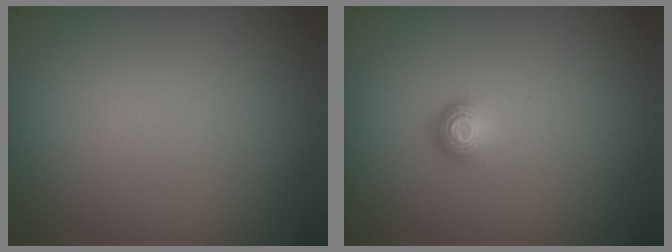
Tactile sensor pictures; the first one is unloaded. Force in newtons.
{"total": 1.1, "press": 1.0, "slide": 0.2}